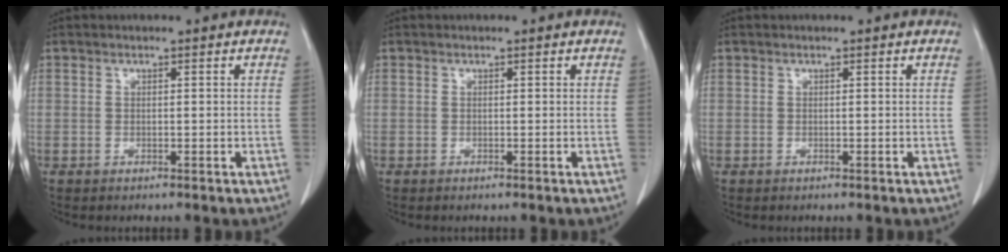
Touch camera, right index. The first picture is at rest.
{"total": 0.0}
{"total": 0.0}